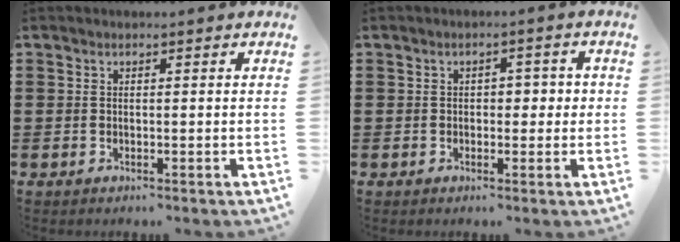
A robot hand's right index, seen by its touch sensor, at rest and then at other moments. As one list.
[{"total": 2.2, "force": [0.0, 1.6, 1.6], "torque": [-0.026, 0.005, -0.006]}]